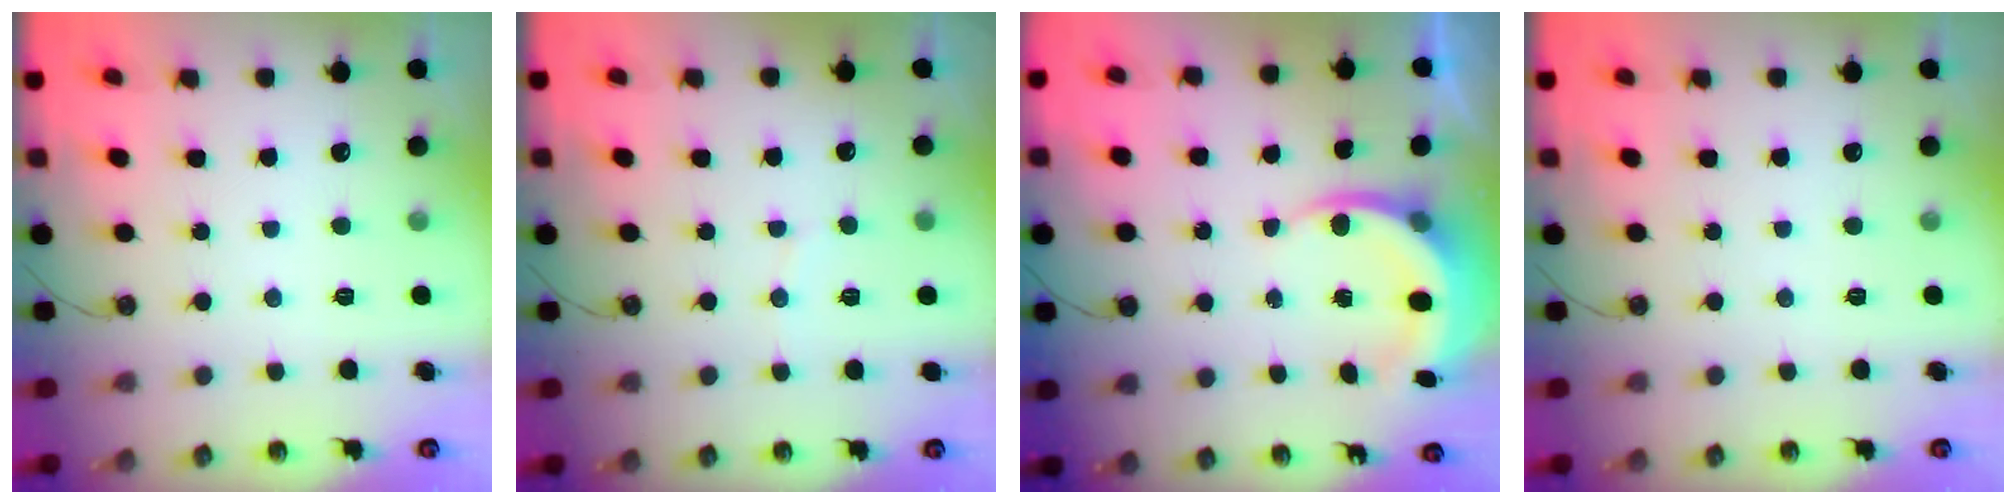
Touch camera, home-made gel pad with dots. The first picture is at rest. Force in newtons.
{"total": 2.7, "press": 2.4, "slide": 1.2}
{"total": 6.2, "press": 6.0, "slide": 1.6}
{"total": 0.0}